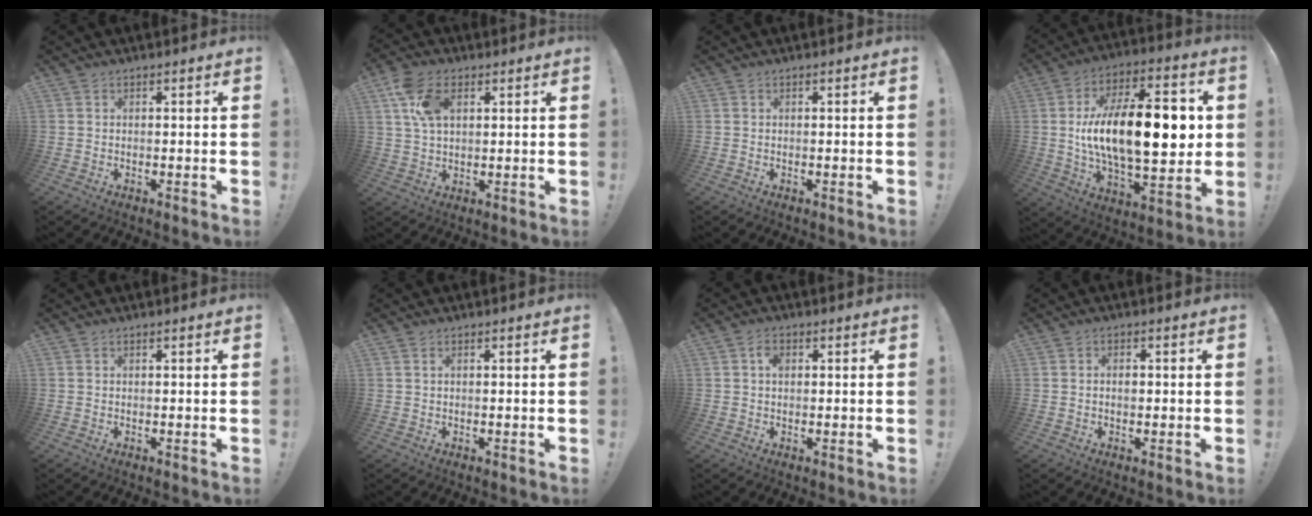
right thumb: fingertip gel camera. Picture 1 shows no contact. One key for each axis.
{"total": 9.8, "fx": 3.7, "fy": 5.9, "fz": 6.9, "tx": -0.141, "ty": 0.002, "tz": 0.072}
{"total": 0.0}
{"total": 24.1, "fx": 1.4, "fy": 11.1, "fz": 21.3, "tx": -0.354, "ty": 0.001, "tz": 0.020}
{"total": 0.0}
{"total": 0.8, "fx": 0.4, "fy": 0.2, "fz": 0.6, "tx": -0.021, "ty": 0.004, "tz": 0.009}
{"total": 2.6, "fx": 0.6, "fy": 1.9, "fz": 1.7, "tx": -0.026, "ty": 0.002, "tz": 0.008}
{"total": 1.4, "fx": -0.2, "fy": 1.1, "fz": 0.9, "tx": -0.013, "ty": 0.005, "tz": -0.004}